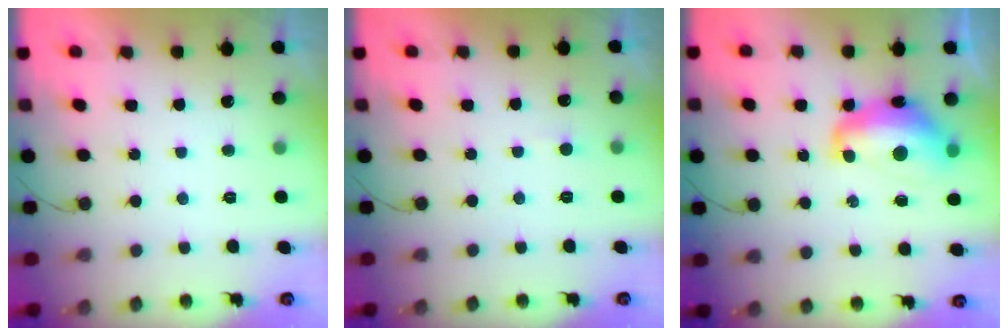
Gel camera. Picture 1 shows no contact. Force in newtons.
{"total": 2.9, "press": 2.9, "slide": 0.3}
{"total": 12.9, "press": 12.8, "slide": 1.1}